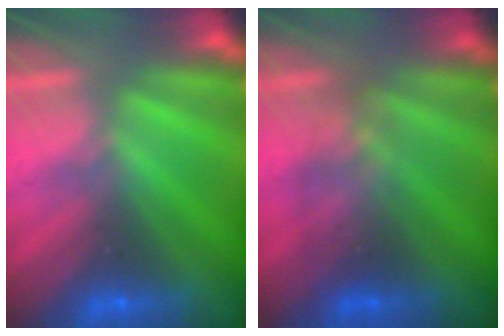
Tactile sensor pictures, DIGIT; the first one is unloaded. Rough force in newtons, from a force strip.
{"total": 2.3}